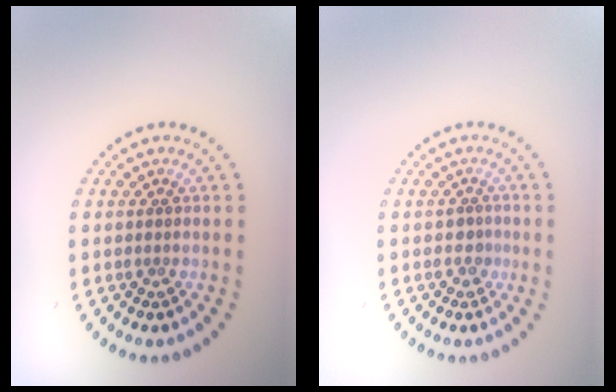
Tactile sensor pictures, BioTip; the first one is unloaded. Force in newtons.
{"total": 1.1, "press": 0.8, "slide": 0.7}